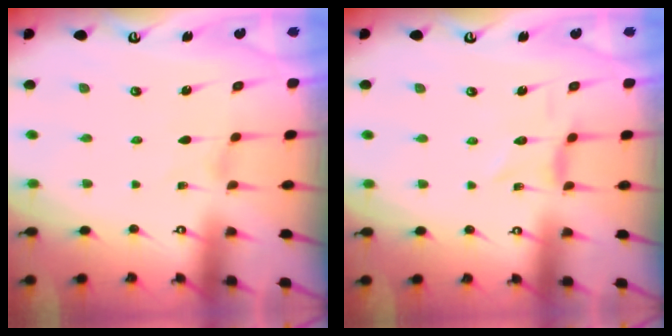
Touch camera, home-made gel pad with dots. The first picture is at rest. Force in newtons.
{"total": 0.9, "press": 0.8, "slide": 0.1}